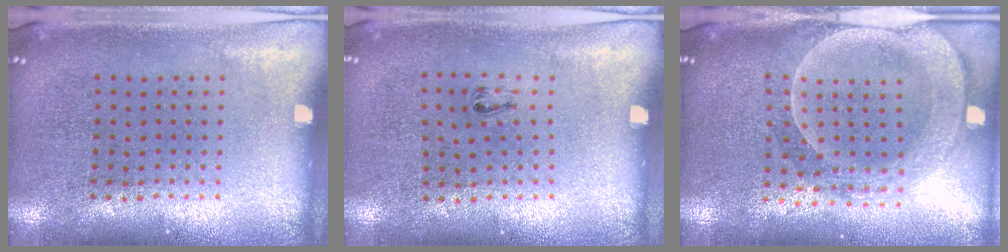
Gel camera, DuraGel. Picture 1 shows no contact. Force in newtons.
{"total": 0.5, "press": 0.2, "slide": 0.5}
{"total": 2.2, "press": 2.1, "slide": 0.8}